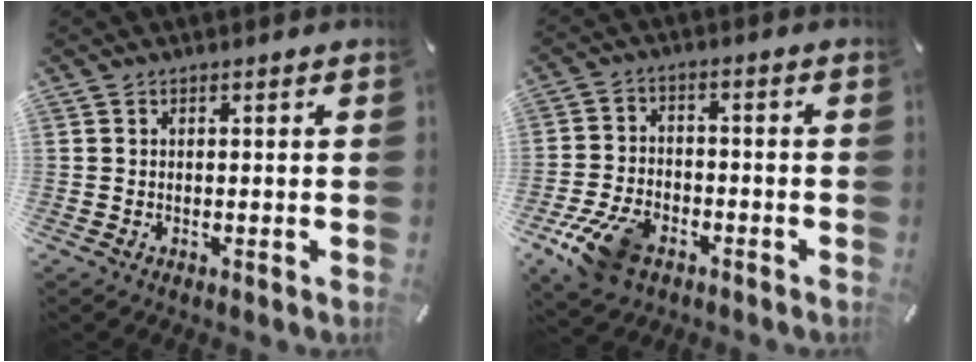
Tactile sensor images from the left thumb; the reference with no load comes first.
{"total": 10.3, "force": [-5.9, 6.2, 5.7], "torque": [-0.122, 0.026, -0.107]}